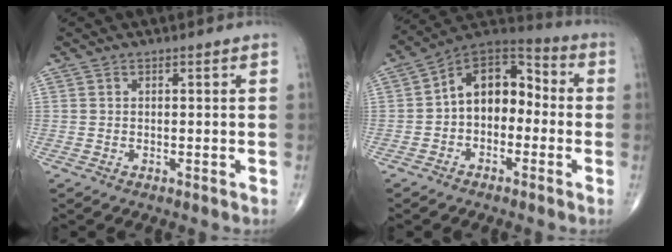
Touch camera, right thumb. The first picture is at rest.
{"total": 12.3, "force": [-1.0, 8.5, 8.9], "torque": [-0.099, 0.048, -0.037]}